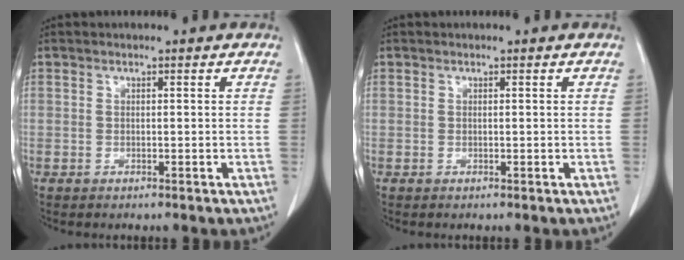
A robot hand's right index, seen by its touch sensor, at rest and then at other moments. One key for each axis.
{"total": 0.0}